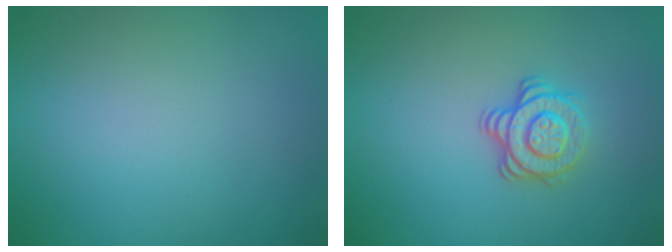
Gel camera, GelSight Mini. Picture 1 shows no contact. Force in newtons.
{"total": 3.2, "press": 2.5, "slide": 1.9}